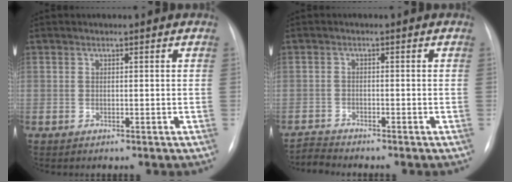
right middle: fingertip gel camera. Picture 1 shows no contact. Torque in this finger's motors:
{"motor_torque": [-0.20, -0.07, -0.06, -0.01]}